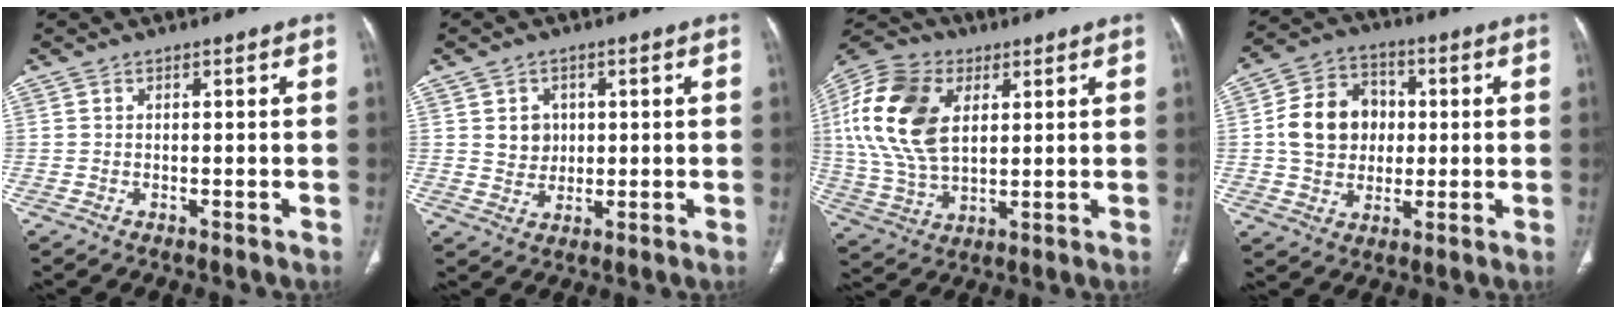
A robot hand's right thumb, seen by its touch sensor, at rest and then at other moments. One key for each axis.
{"total": 3.7, "fx": 0.6, "fy": 3.4, "fz": 1.3, "tx": 0.000, "ty": 0.002, "tz": 0.012}
{"total": 19.0, "fx": 5.0, "fy": 12.1, "fz": 13.7, "tx": -0.270, "ty": -0.003, "tz": 0.091}
{"total": 13.0, "fx": 0.8, "fy": 11.0, "fz": 6.9, "tx": -0.093, "ty": 0.016, "tz": 0.013}